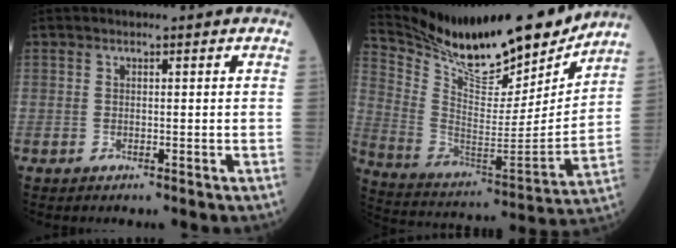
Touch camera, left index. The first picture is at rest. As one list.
[{"total": 21.3, "force": [18.9, 4.2, 8.9], "torque": [-0.172, -0.034, 0.312]}]